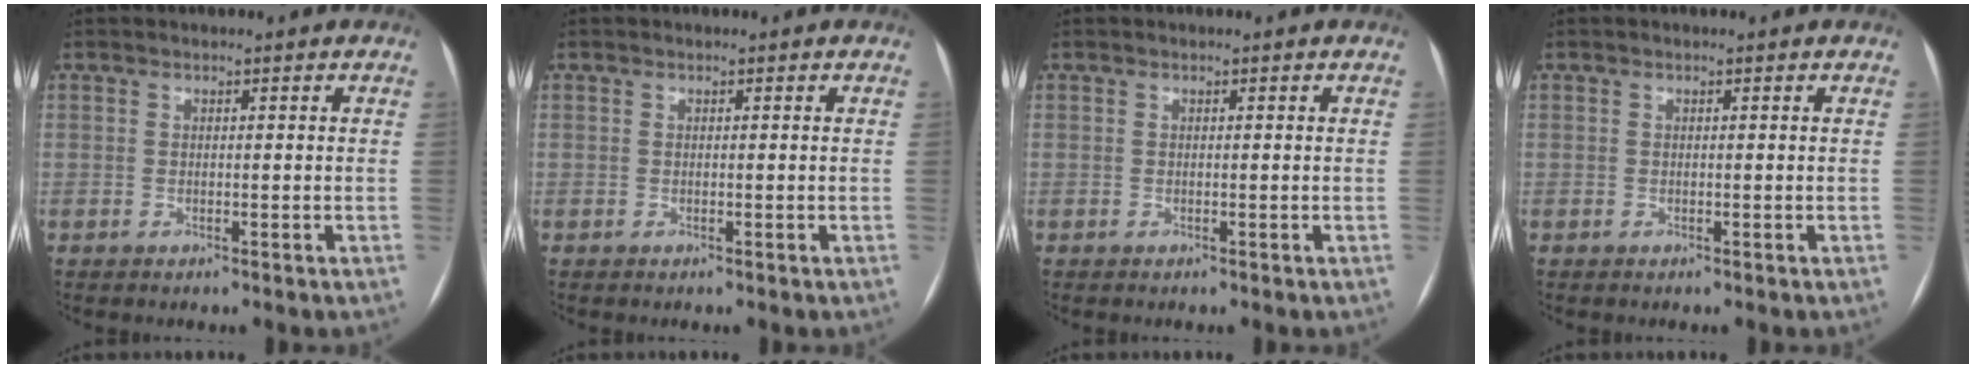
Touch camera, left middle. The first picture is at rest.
{"total": 0.0}
{"total": 0.0}
{"total": 0.0}